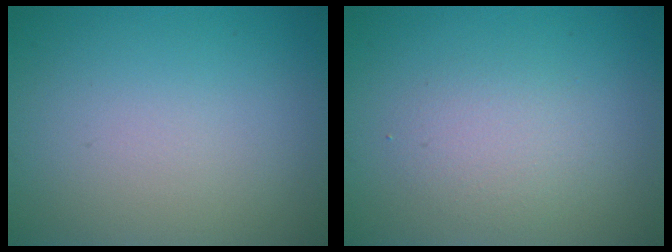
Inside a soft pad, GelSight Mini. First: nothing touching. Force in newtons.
{"total": 2.1, "press": 2.1, "slide": 0.1}